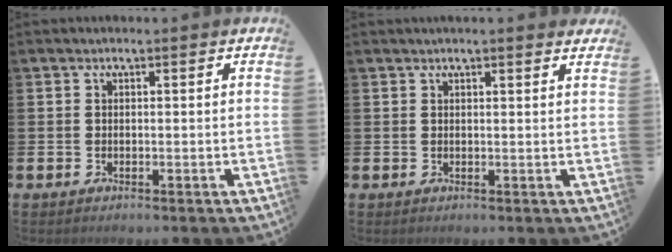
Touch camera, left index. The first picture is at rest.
{"total": 1.2, "force": [1.2, -0.1, 0.3], "torque": [-0.005, -0.001, 0.022]}